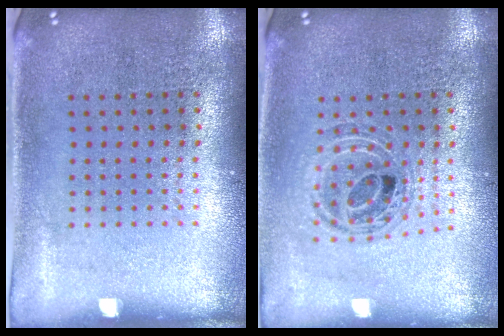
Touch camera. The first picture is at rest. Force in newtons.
{"total": 0.5, "press": 0.5, "slide": 0.1}